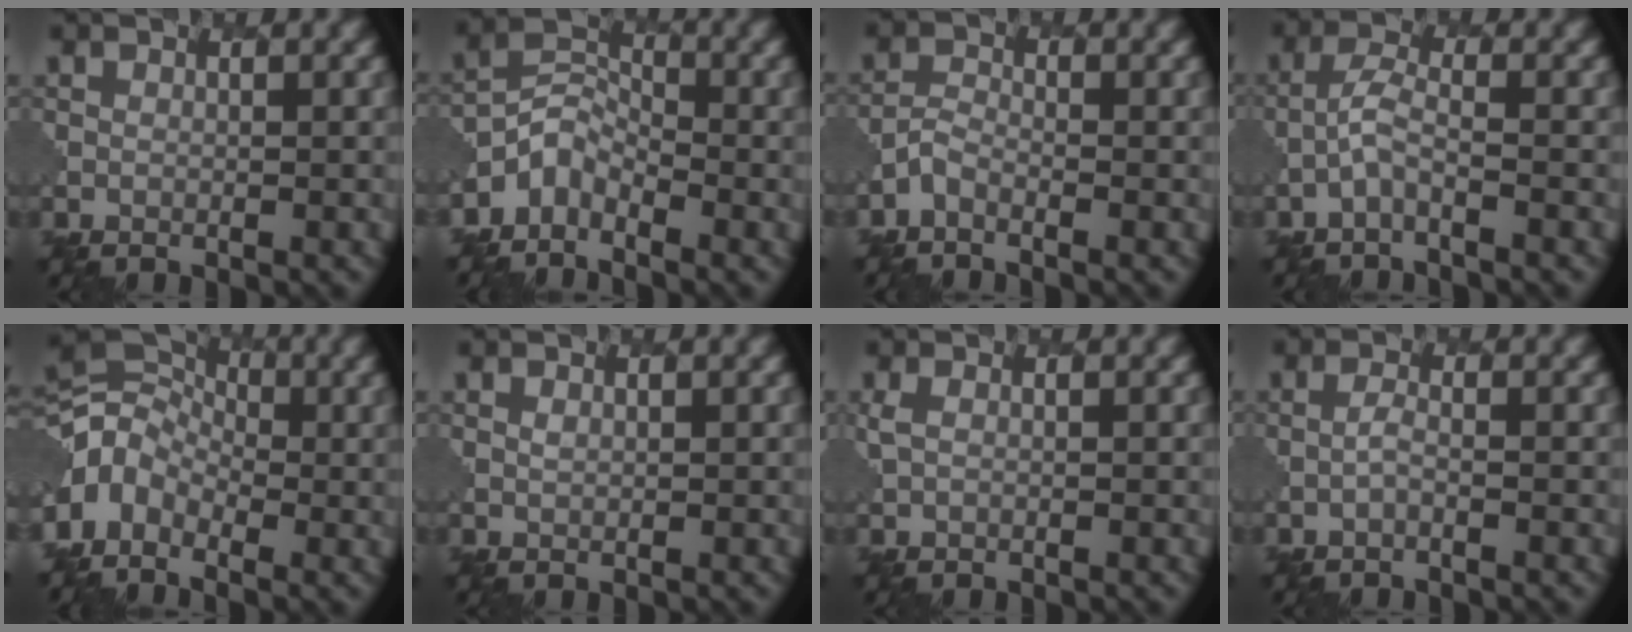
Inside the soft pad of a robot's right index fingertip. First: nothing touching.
{"total": 3.0, "force": [-2.2, 1.8, 0.8], "torque": [-0.013, 0.006, -0.055]}
{"total": 1.2, "force": [-1.0, 0.5, 0.5], "torque": [-0.015, 0.000, -0.027]}
{"total": 1.9, "force": [-1.1, 0.4, 1.5], "torque": [-0.036, 0.005, -0.029]}
{"total": 5.5, "force": [-2.2, 4.2, 2.9], "torque": [-0.052, 0.007, -0.062]}
{"total": 0.7, "force": [0.6, 0.2, 0.2], "torque": [-0.006, -0.003, 0.014]}
{"total": 1.1, "force": [0.2, 0.6, 0.8], "torque": [-0.026, -0.002, 0.005]}
{"total": 0.7, "force": [-0.2, 0.1, 0.6], "torque": [-0.014, 0.003, -0.009]}